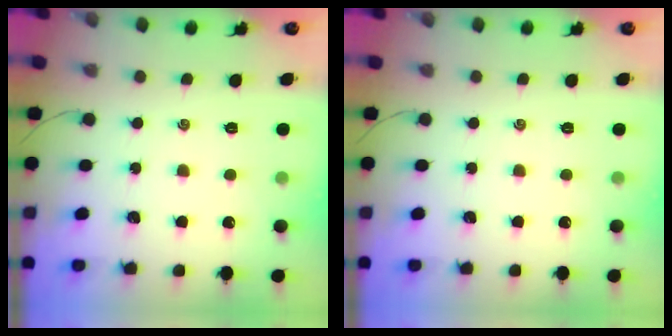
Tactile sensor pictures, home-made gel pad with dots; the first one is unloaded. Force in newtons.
{"total": 0.0}